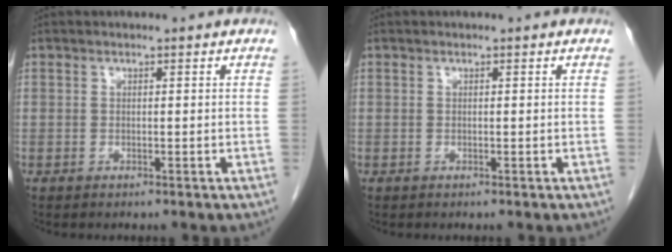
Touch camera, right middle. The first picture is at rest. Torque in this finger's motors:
{"motor_torque": [0.00, 0.00, 0.02, 0.00]}